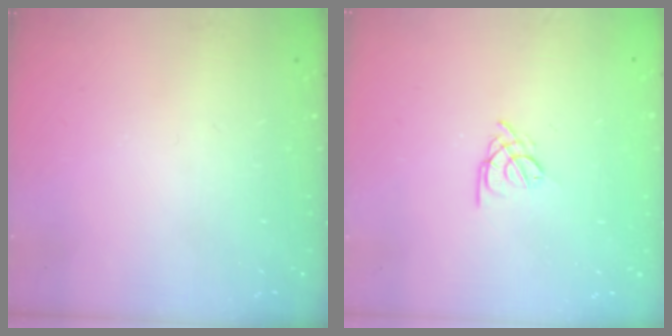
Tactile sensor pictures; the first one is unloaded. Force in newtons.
{"total": 2.7, "press": 2.6, "slide": 0.5}